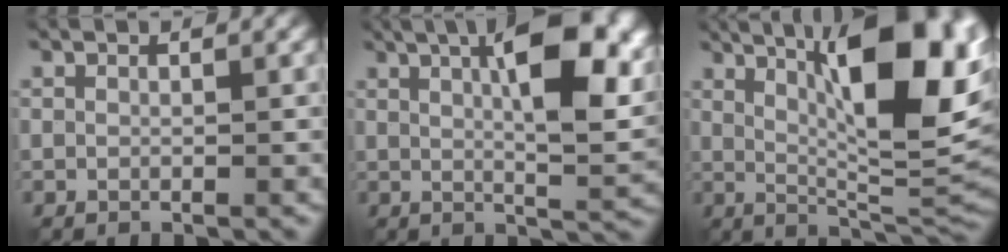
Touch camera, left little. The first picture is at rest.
{"total": 11.6, "force": [3.7, 4.2, 10.2], "torque": [-0.141, 0.009, 0.052]}
{"total": 13.9, "force": [4.5, 4.4, 12.4], "torque": [-0.168, 0.008, 0.071]}